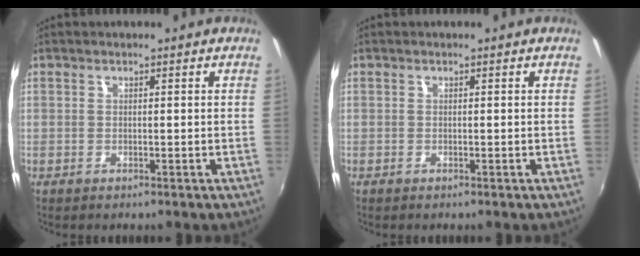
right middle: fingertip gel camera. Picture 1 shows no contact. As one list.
[{"total": 0.0}]